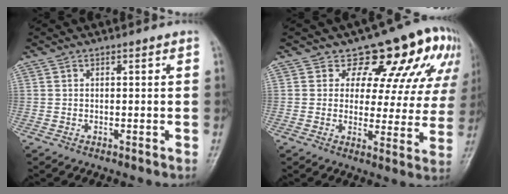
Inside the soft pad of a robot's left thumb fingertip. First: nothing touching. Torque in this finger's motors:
{"motor_torque": [0.02, 0.32, 0.10, -0.13, 0.09]}